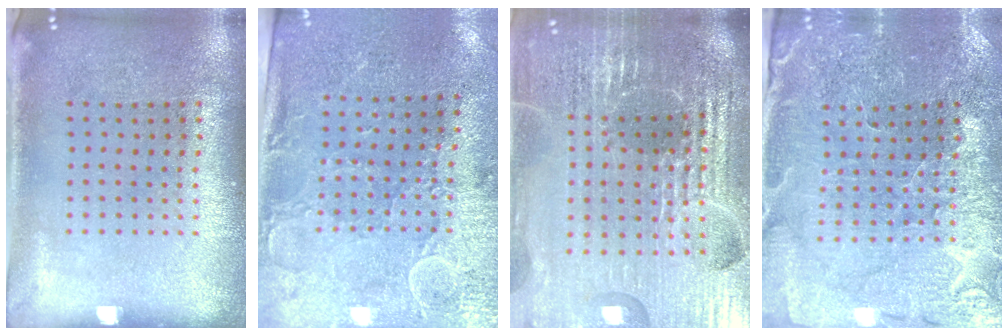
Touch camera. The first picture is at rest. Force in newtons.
{"total": 2.9, "press": 2.5, "slide": 1.5}
{"total": 6.5, "press": 5.7, "slide": 3.0}
{"total": 1.8, "press": 1.8, "slide": 0.2}